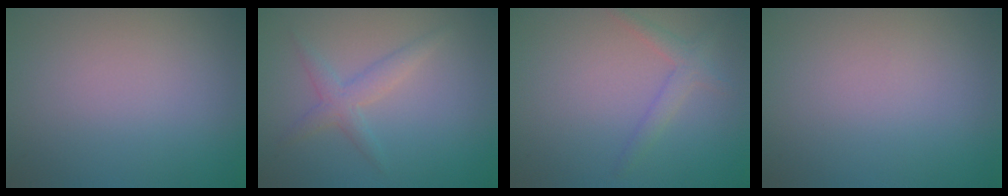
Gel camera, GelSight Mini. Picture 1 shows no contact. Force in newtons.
{"total": 2.1, "press": 2.1, "slide": 0.1}
{"total": 2.0, "press": 2.0, "slide": 0.1}
{"total": 0.0}